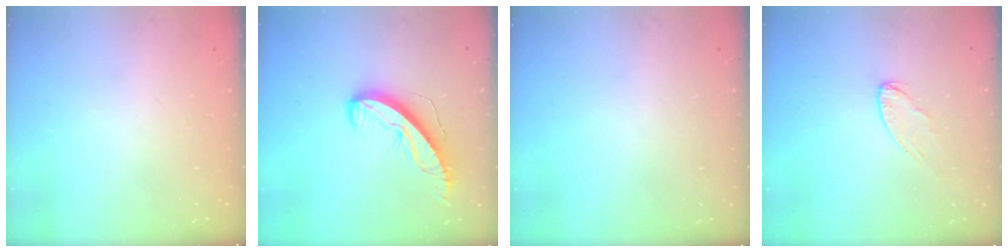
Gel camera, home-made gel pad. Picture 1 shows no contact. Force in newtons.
{"total": 11.0, "press": 10.9, "slide": 1.2}
{"total": 0.0}
{"total": 3.8, "press": 3.8, "slide": 0.3}